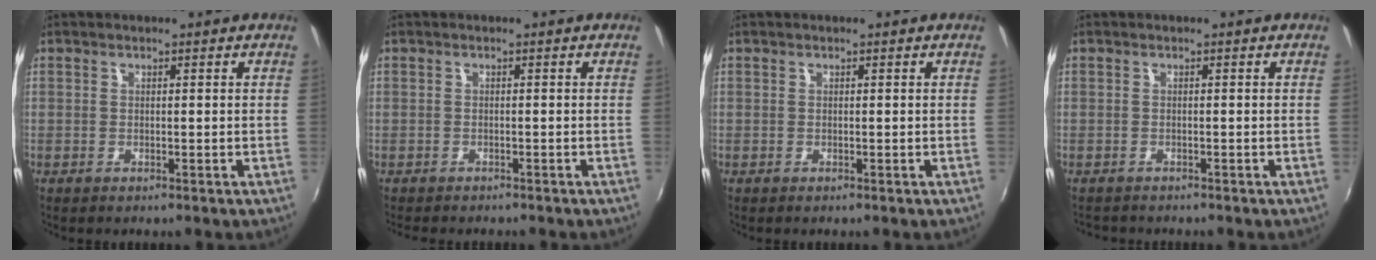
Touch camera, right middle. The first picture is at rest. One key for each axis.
{"total": 1.9, "fx": -1.7, "fy": 0.9, "fz": 0.3, "tx": -0.014, "ty": -0.002, "tz": -0.029}
{"total": 0.0}
{"total": 1.8, "fx": -1.8, "fy": 0.5, "fz": 0.3, "tx": -0.009, "ty": -0.008, "tz": -0.027}